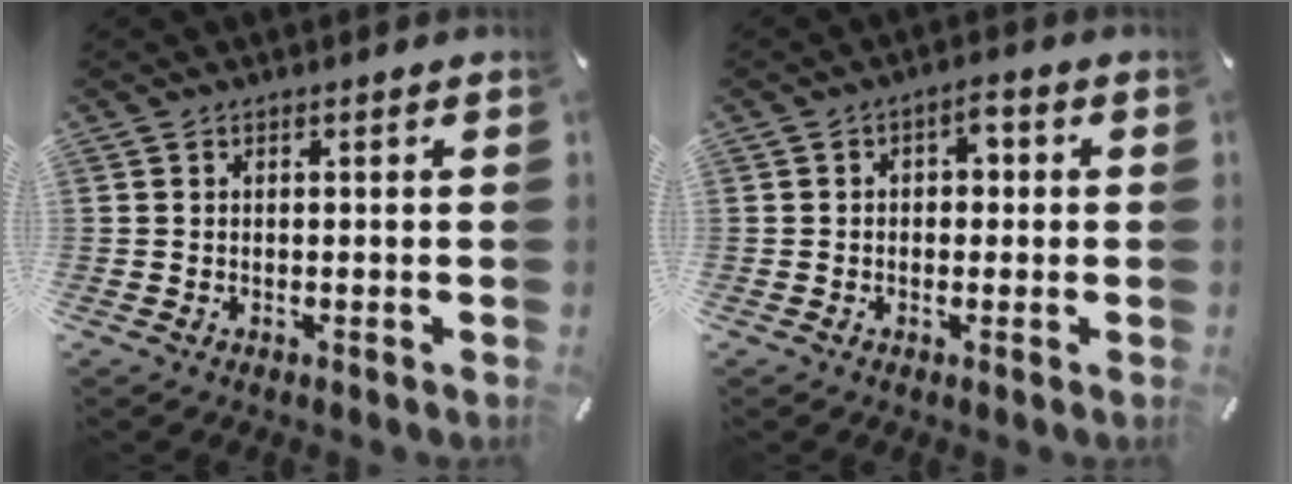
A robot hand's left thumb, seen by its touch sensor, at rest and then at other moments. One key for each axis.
{"total": 3.2, "fx": -0.2, "fy": 2.3, "fz": 2.2, "tx": -0.028, "ty": 0.009, "tz": -0.012}